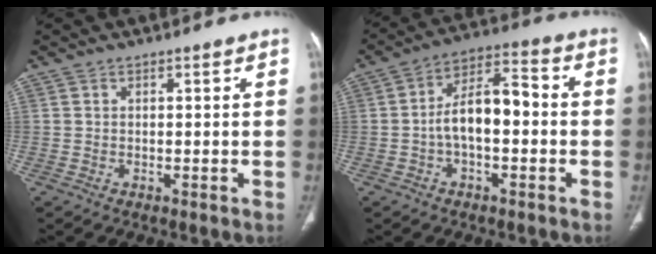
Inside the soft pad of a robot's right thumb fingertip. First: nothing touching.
{"total": 10.5, "force": [-1.2, 5.2, 9.1], "torque": [-0.151, 0.043, -0.030]}